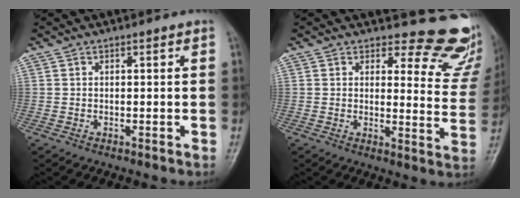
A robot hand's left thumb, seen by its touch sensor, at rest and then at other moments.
{"total": 13.1, "force": [12.2, 4.4, 2.0], "torque": [0.028, -0.130, 0.111]}